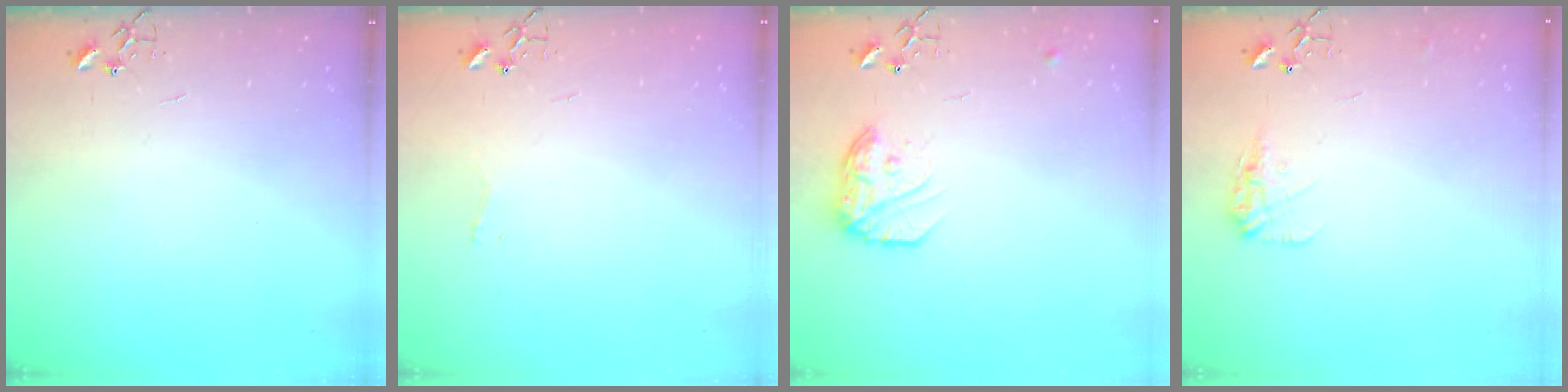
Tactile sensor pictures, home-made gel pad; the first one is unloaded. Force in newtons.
{"total": 4.1, "press": 4.0, "slide": 0.5}
{"total": 14.7, "press": 14.7, "slide": 1.0}
{"total": 9.8, "press": 9.8, "slide": 0.4}